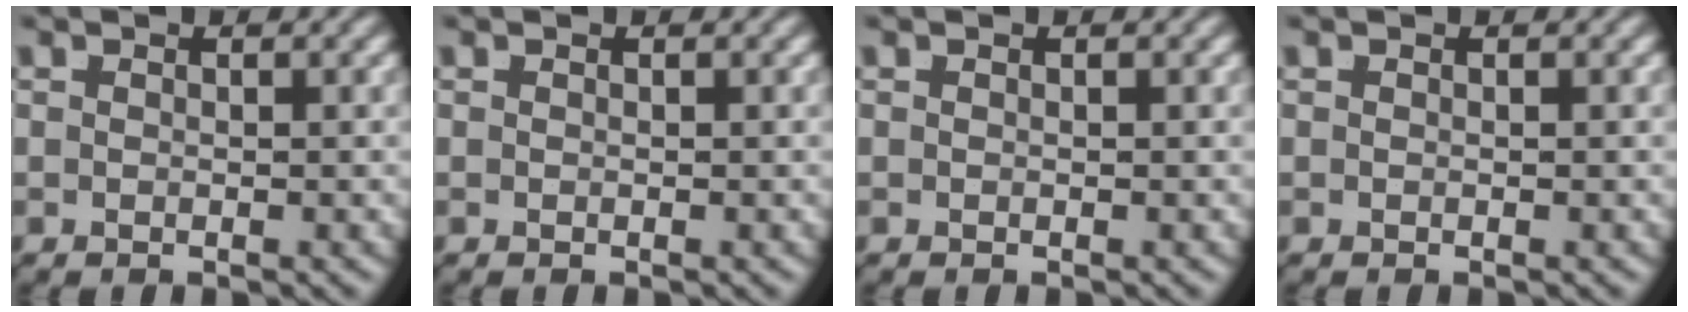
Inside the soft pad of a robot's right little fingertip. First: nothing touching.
{"total": 0.0}
{"total": 0.0}
{"total": 0.0}